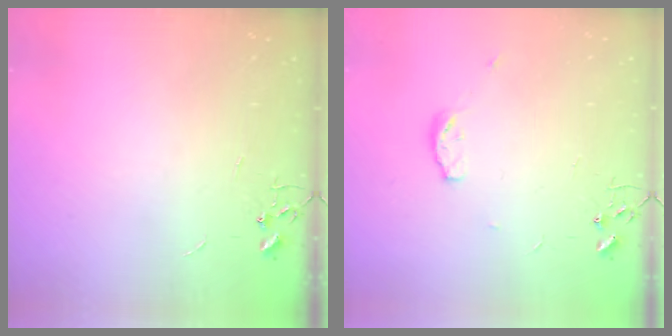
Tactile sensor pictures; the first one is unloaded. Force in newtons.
{"total": 5.9, "press": 5.8, "slide": 1.1}